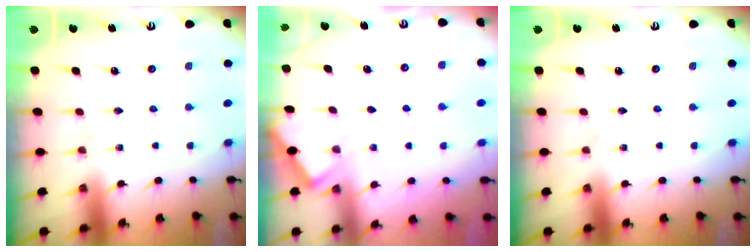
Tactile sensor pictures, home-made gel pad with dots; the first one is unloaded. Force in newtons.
{"total": 2.7, "press": 2.7, "slide": 0.2}
{"total": 0.0}